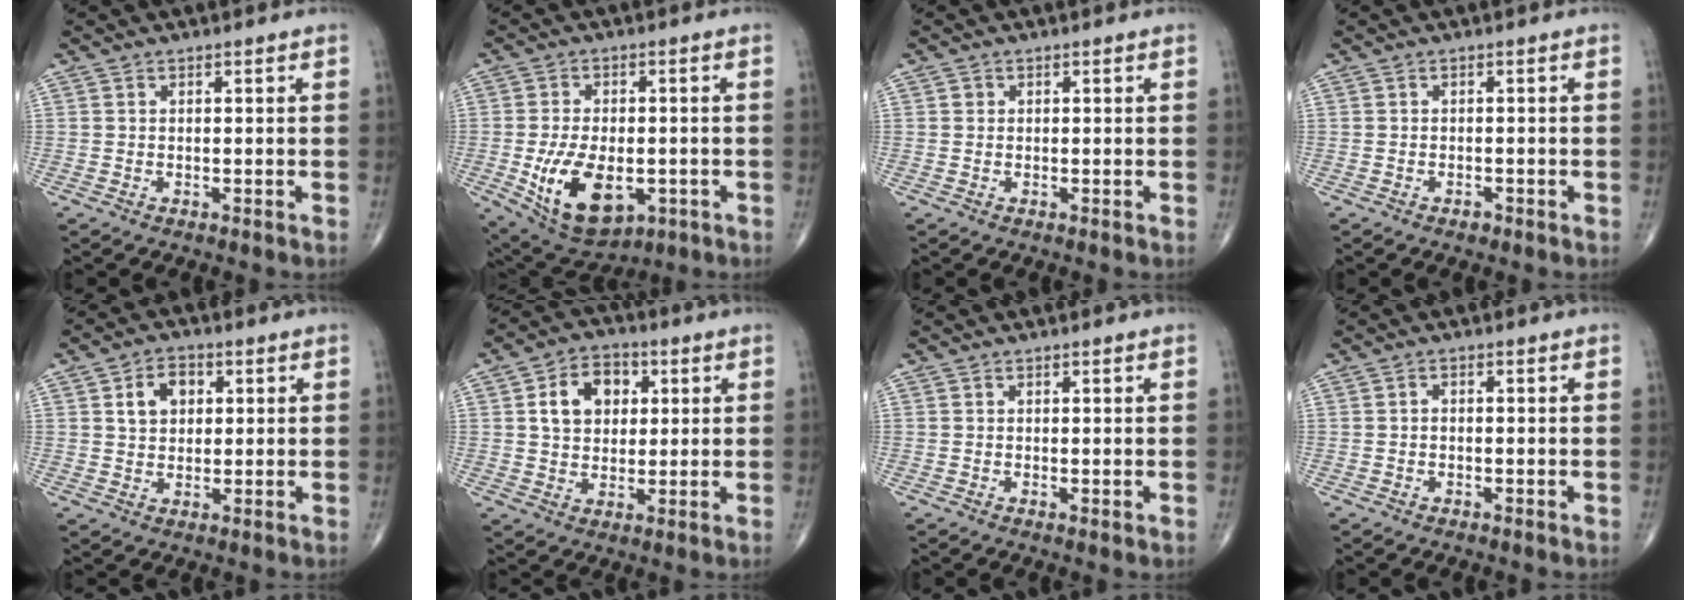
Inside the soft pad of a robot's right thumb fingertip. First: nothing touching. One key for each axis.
{"total": 14.3, "fx": -3.7, "fy": 8.2, "fz": 11.1, "tx": -0.180, "ty": -0.002, "tz": -0.041}
{"total": 0.7, "fx": 0.1, "fy": 0.7, "fz": 0.1, "tx": 0.002, "ty": 0.002, "tz": 0.002}
{"total": 1.0, "fx": -0.7, "fy": 0.6, "fz": 0.5, "tx": -0.008, "ty": 0.001, "tz": -0.011}
{"total": 6.1, "fx": 1.8, "fy": 4.5, "fz": 3.7, "tx": -0.039, "ty": 0.003, "tz": 0.028}
{"total": 9.8, "fx": 2.5, "fy": 7.3, "fz": 6.0, "tx": -0.069, "ty": 0.002, "tz": 0.039}
{"total": 0.5, "fx": 0.0, "fy": 0.2, "fz": 0.5, "tx": -0.011, "ty": -0.003, "tz": -0.001}
{"total": 0.8, "fx": -0.2, "fy": 0.5, "fz": 0.6, "tx": -0.005, "ty": 0.004, "tz": -0.006}